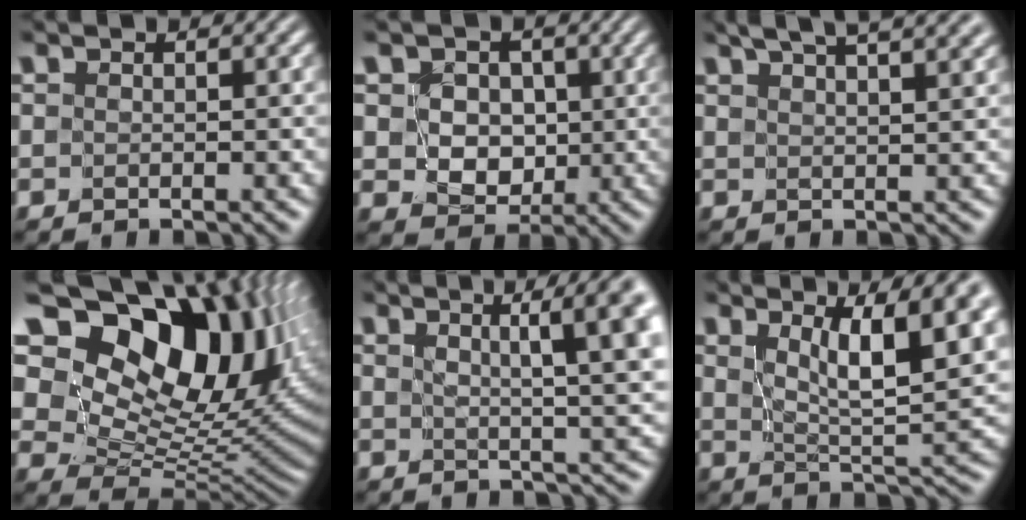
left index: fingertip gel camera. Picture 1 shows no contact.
{"total": 4.8, "force": [1.0, 4.1, 2.2], "torque": [-0.038, 0.006, 0.011]}
{"total": 8.2, "force": [6.1, 2.5, 4.9], "torque": [-0.039, 0.039, 0.051]}
{"total": 16.1, "force": [7.0, 10.2, 10.3], "torque": [-0.178, 0.029, 0.123]}
{"total": 8.7, "force": [3.1, 2.0, 7.9], "torque": [-0.074, 0.021, 0.041]}
{"total": 8.9, "force": [3.8, 2.2, 7.7], "torque": [-0.111, 0.004, 0.070]}